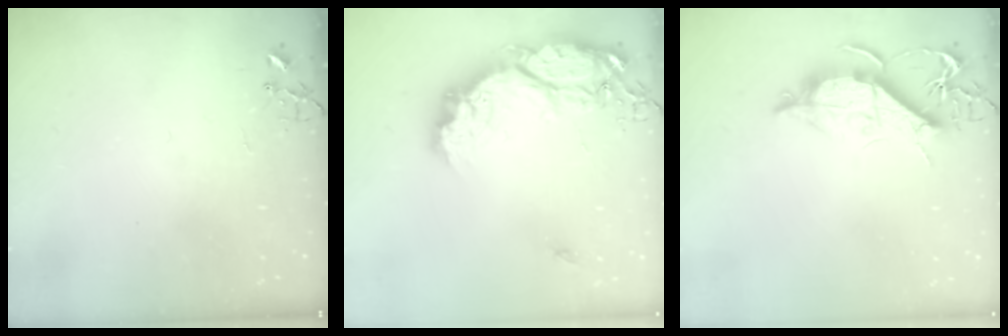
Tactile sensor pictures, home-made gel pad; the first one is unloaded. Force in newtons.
{"total": 21.3, "press": 21.2, "slide": 1.6}
{"total": 10.6, "press": 10.5, "slide": 1.2}